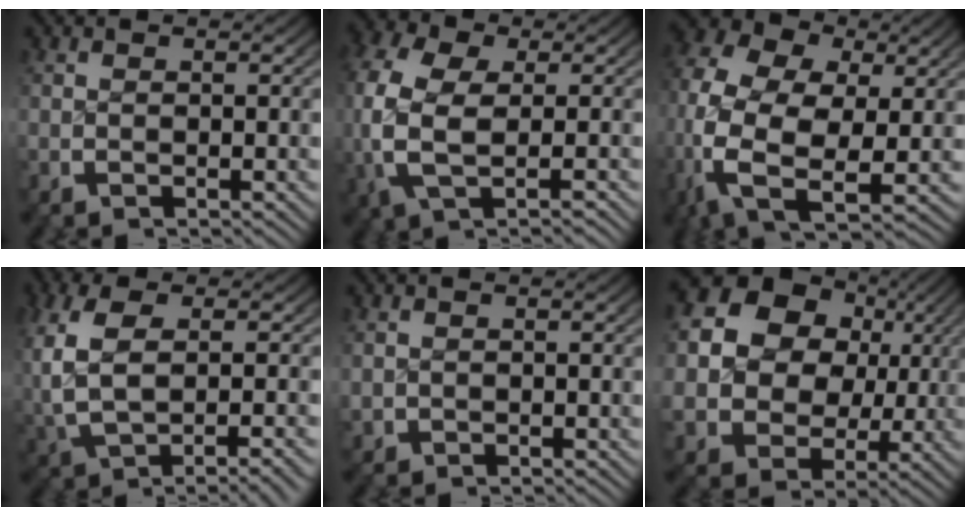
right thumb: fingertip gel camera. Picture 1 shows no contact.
{"total": 8.2, "force": [-0.2, 5.5, 6.1], "torque": [-0.165, -0.029, 0.008]}
{"total": 14.6, "force": [-0.8, 10.5, 10.1], "torque": [-0.244, -0.062, -0.001]}
{"total": 7.1, "force": [-0.8, 3.5, 6.1], "torque": [-0.145, -0.016, 0.006]}
{"total": 0.7, "force": [0.1, 0.7, 0.0], "torque": [0.001, -0.006, 0.009]}
{"total": 13.6, "force": [2.1, 10.7, 8.0], "torque": [-0.186, -0.029, 0.039]}